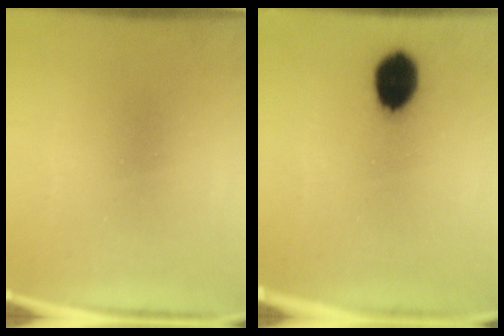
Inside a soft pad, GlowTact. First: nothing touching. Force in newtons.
{"total": 9.4}